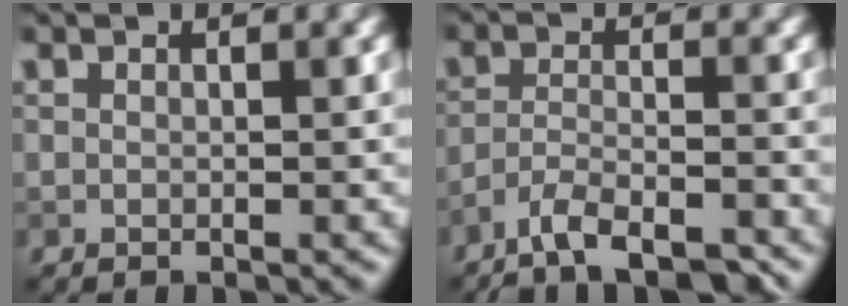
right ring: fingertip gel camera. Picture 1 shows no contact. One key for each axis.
{"total": 5.9, "fx": -4.8, "fy": 1.4, "fz": 3.1, "tx": -0.055, "ty": -0.004, "tz": -0.084}